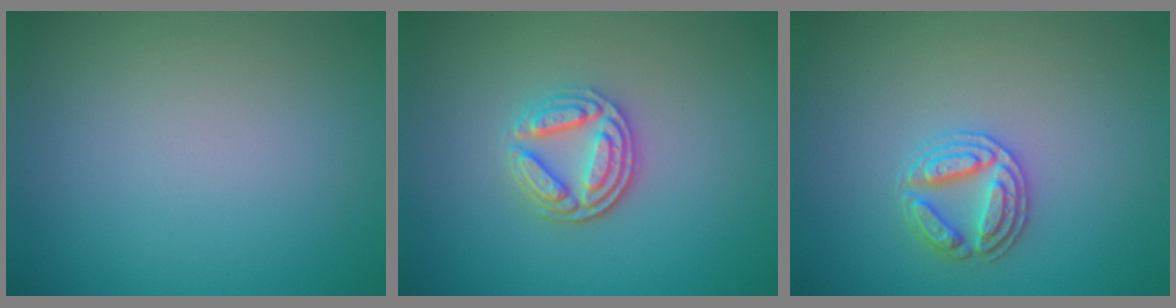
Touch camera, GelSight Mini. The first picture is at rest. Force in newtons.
{"total": 3.7, "press": 3.2, "slide": 1.8}
{"total": 2.8, "press": 2.8, "slide": 0.2}